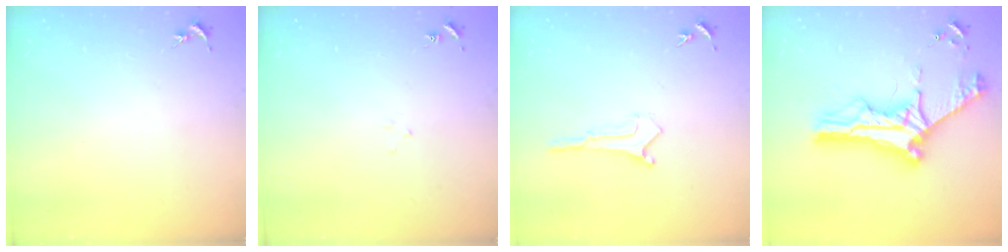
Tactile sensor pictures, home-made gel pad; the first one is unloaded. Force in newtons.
{"total": 1.6, "press": 1.6, "slide": 0.1}
{"total": 0.0}
{"total": 10.9, "press": 10.9, "slide": 1.1}